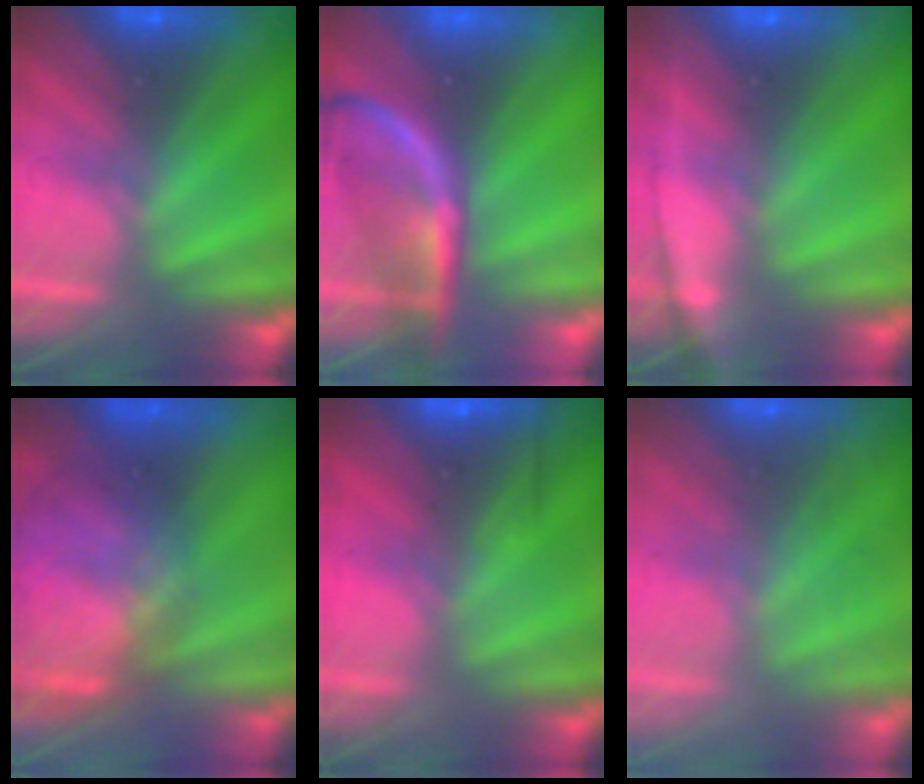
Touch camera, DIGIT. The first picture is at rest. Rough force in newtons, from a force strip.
{"total": 2.4}
{"total": 1.4}
{"total": 10.8}
{"total": 2.5}
{"total": 2.3}